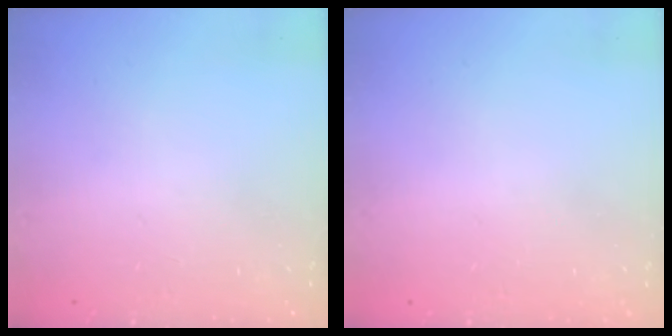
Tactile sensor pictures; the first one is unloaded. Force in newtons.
{"total": 1.6, "press": 1.6, "slide": 0.1}